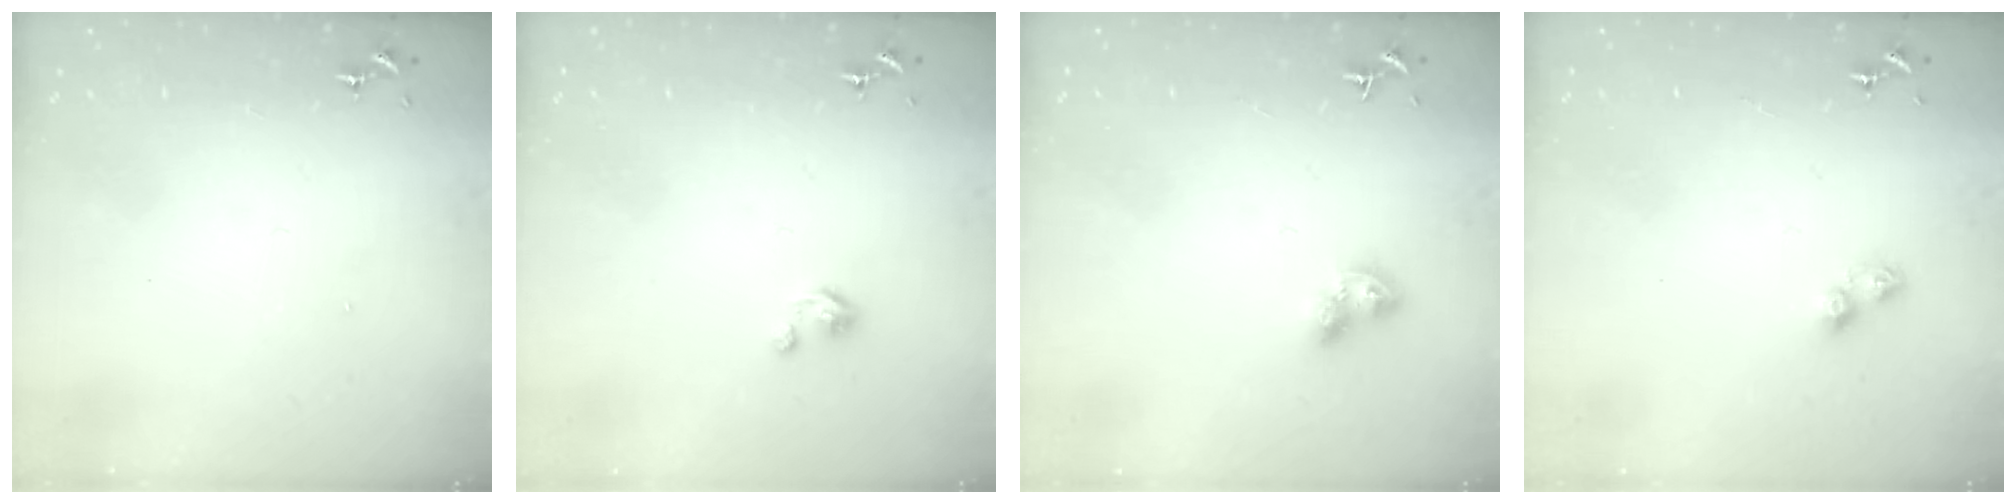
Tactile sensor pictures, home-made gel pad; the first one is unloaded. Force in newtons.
{"total": 2.5, "press": 2.5, "slide": 0.3}
{"total": 6.9, "press": 6.9, "slide": 0.8}
{"total": 5.3, "press": 5.2, "slide": 0.8}